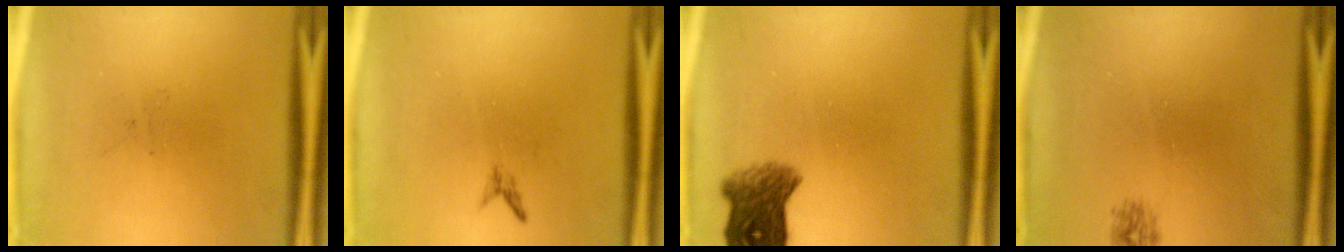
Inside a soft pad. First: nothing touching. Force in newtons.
{"total": 0.7}
{"total": 5.5}
{"total": 0.9}